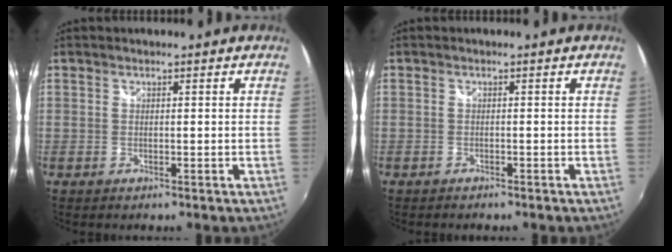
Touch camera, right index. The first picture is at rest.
{"total": 1.1, "force": [-1.1, 0.3, 0.2], "torque": [-0.009, -0.003, -0.017]}